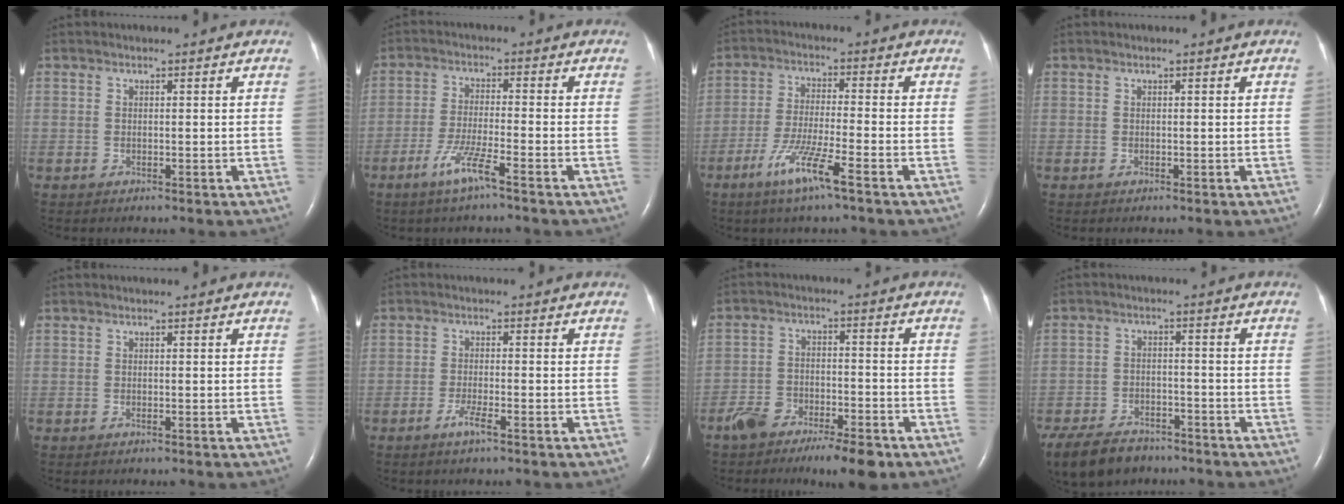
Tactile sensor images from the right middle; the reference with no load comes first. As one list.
[{"total": 5.5, "force": [-3.5, -0.2, 4.3], "torque": [-0.088, -0.009, -0.071]}, {"total": 7.8, "force": [-4.5, -0.2, 6.4], "torque": [-0.129, -0.016, -0.087]}, {"total": 0.0}, {"total": 0.0}, {"total": 2.5, "force": [-1.6, 0.1, 1.9], "torque": [-0.043, -0.003, -0.032]}, {"total": 8.9, "force": [-6.4, 2.7, 5.6], "torque": [-0.096, 0.002, -0.106]}, {"total": 13.0, "force": [-9.8, 6.7, 5.4], "torque": [-0.127, -0.016, -0.151]}]